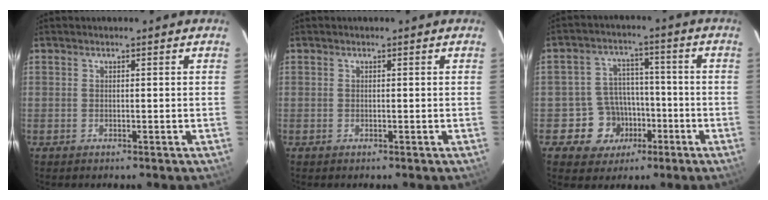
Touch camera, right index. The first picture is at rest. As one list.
[{"total": 0.0}, {"total": 8.6, "force": [-3.8, 7.5, 1.4], "torque": [-0.047, 0.031, -0.050]}]